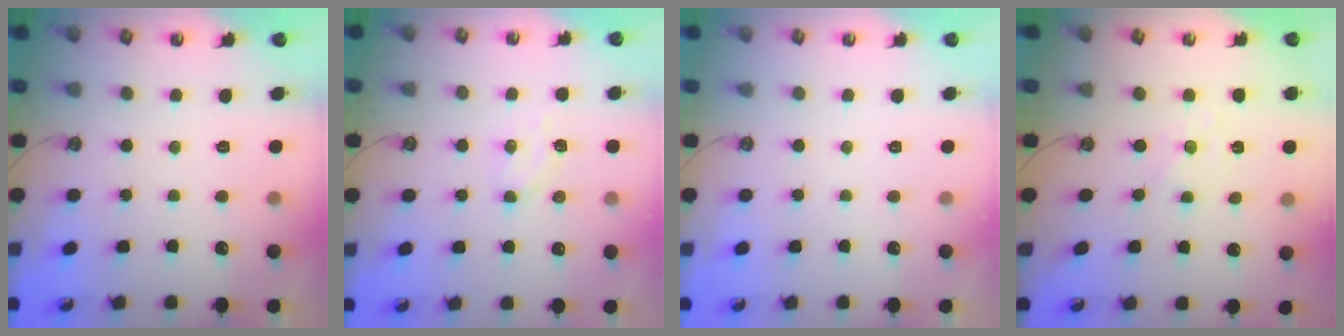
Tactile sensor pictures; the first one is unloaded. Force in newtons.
{"total": 5.3, "press": 5.2, "slide": 1.1}
{"total": 0.0}
{"total": 1.1, "press": 1.1, "slide": 0.2}